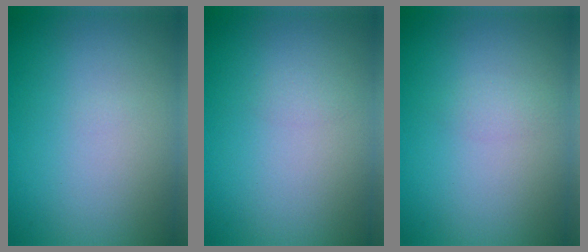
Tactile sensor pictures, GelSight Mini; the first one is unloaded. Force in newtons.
{"total": 0.6, "press": 0.6, "slide": 0.0}
{"total": 0.9, "press": 0.9, "slide": 0.0}